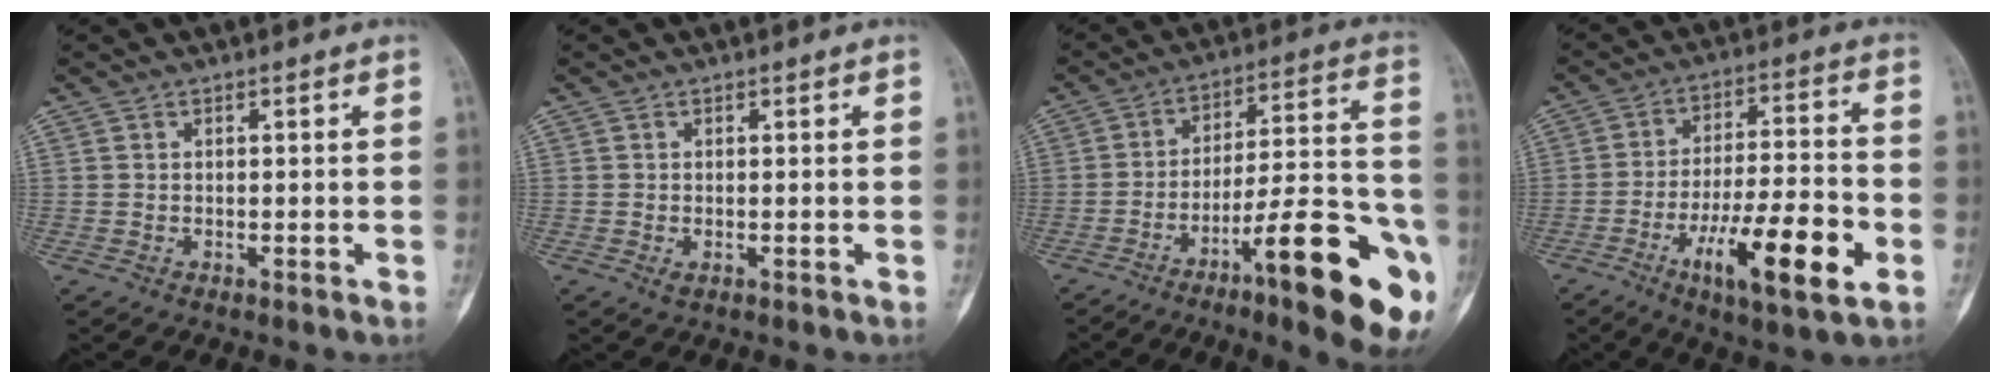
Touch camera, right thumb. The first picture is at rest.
{"total": 0.9, "force": [0.0, 0.6, 0.7], "torque": [-0.006, -0.002, 0.000]}
{"total": 22.0, "force": [-10.6, 4.8, 18.7], "torque": [-0.223, 0.066, -0.155]}
{"total": 17.4, "force": [-6.5, 4.6, 15.4], "torque": [-0.251, 0.022, -0.102]}